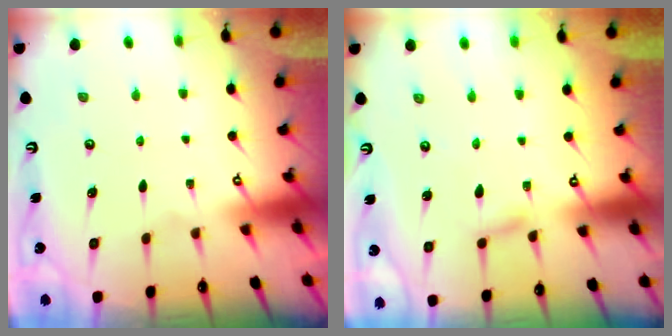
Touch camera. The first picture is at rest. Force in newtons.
{"total": 1.7, "press": 1.7, "slide": 0.2}